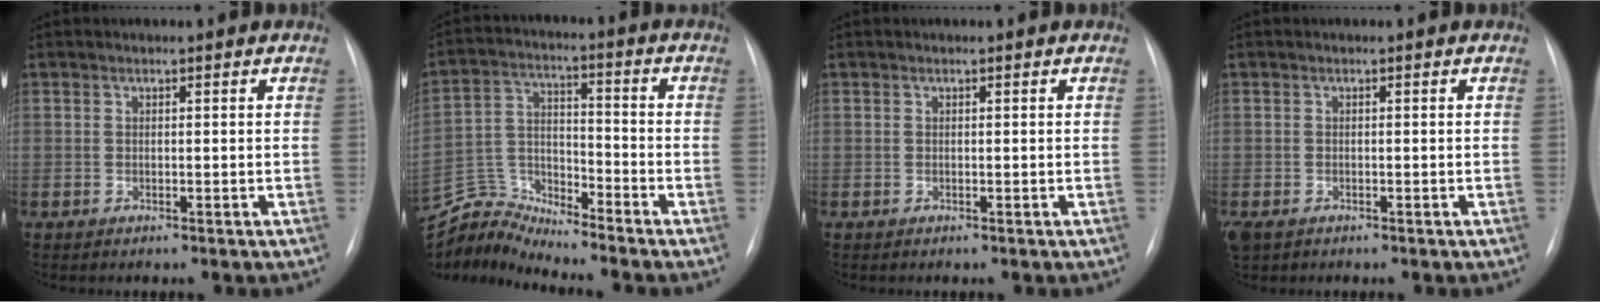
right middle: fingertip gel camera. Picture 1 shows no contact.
{"total": 8.4, "force": [-8.2, -0.8, -1.6], "torque": [0.019, 0.032, -0.156]}
{"total": 0.0}
{"total": 2.9, "force": [-1.7, 1.8, 1.5], "torque": [-0.033, -0.006, -0.025]}